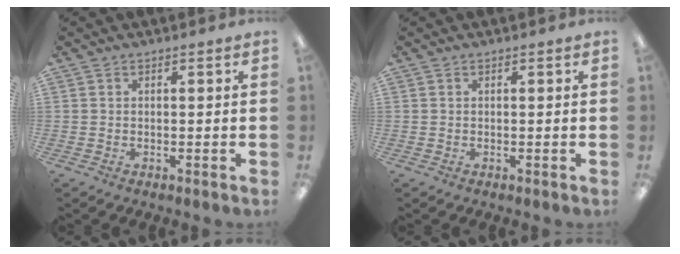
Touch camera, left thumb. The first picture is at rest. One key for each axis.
{"total": 0.0}